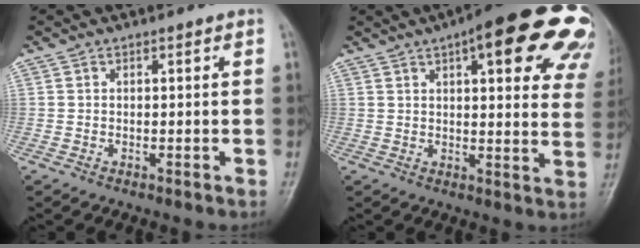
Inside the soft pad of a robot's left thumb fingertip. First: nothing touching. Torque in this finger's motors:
{"motor_torque": [0.61, 0.63, 1.68, -1.09, 0.08]}